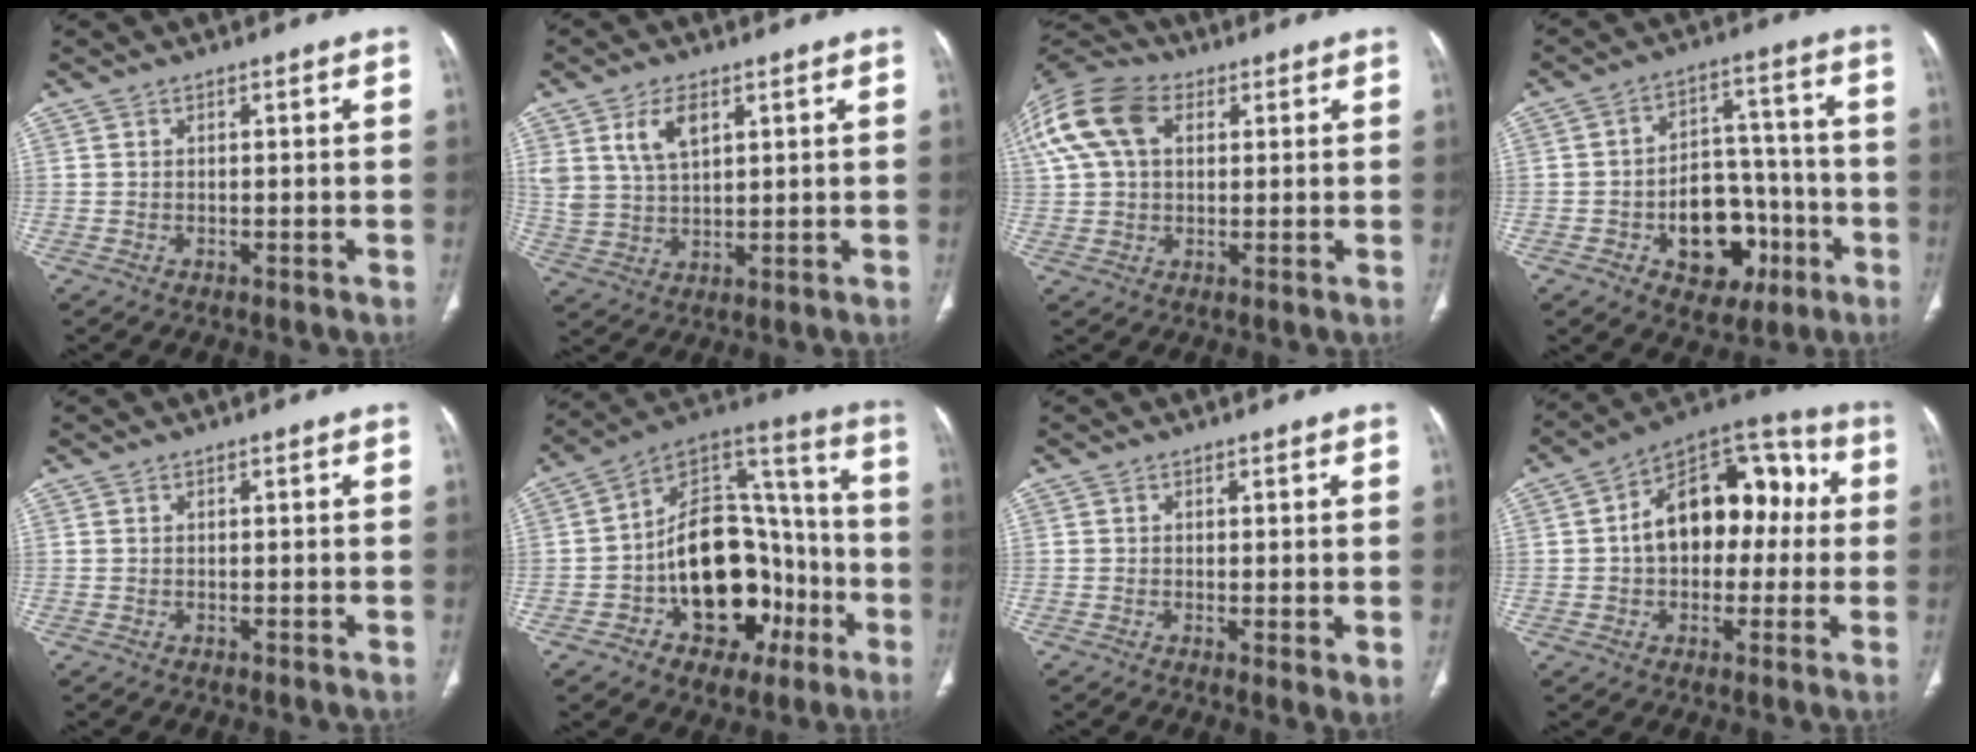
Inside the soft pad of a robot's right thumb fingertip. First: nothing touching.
{"total": 7.6, "force": [3.6, 4.1, 5.3], "torque": [-0.094, -0.013, 0.078]}
{"total": 18.0, "force": [6.2, 12.0, 11.9], "torque": [-0.278, 0.040, 0.111]}
{"total": 15.3, "force": [-5.5, 10.4, 9.8], "torque": [-0.092, 0.053, -0.069]}
{"total": 0.0}
{"total": 23.9, "force": [-6.8, 15.5, 16.8], "torque": [-0.207, 0.066, -0.092]}
{"total": 2.9, "force": [-0.1, 0.9, 2.7], "torque": [-0.050, -0.014, -0.004]}
{"total": 18.5, "force": [1.5, 11.8, 14.1], "torque": [-0.168, 0.053, 0.016]}